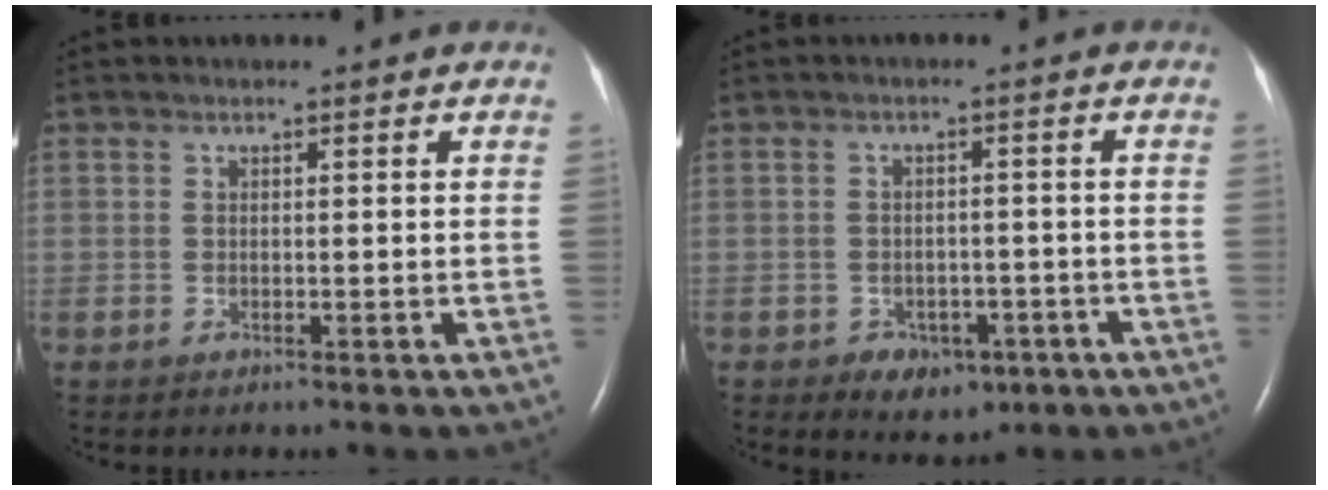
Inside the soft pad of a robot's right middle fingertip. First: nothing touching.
{"total": 5.3, "force": [-2.7, 3.7, 2.6], "torque": [-0.032, 0.010, -0.024]}